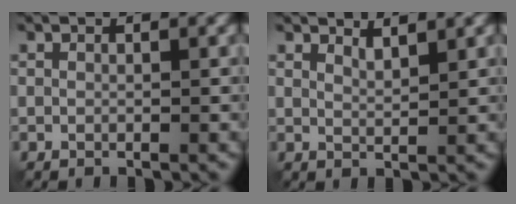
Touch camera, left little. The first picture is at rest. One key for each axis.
{"total": 1.8, "fx": 1.5, "fy": 0.4, "fz": 0.9, "tx": -0.009, "ty": 0.001, "tz": 0.026}